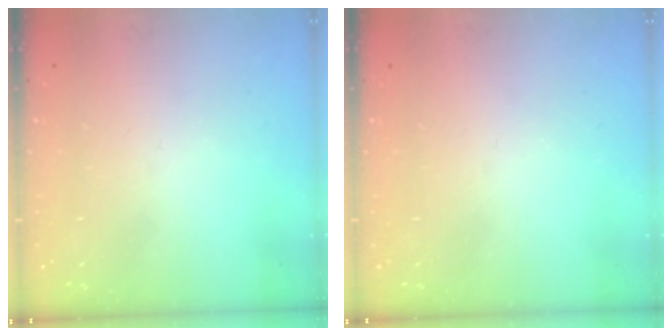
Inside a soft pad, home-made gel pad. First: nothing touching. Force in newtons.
{"total": 0.0}